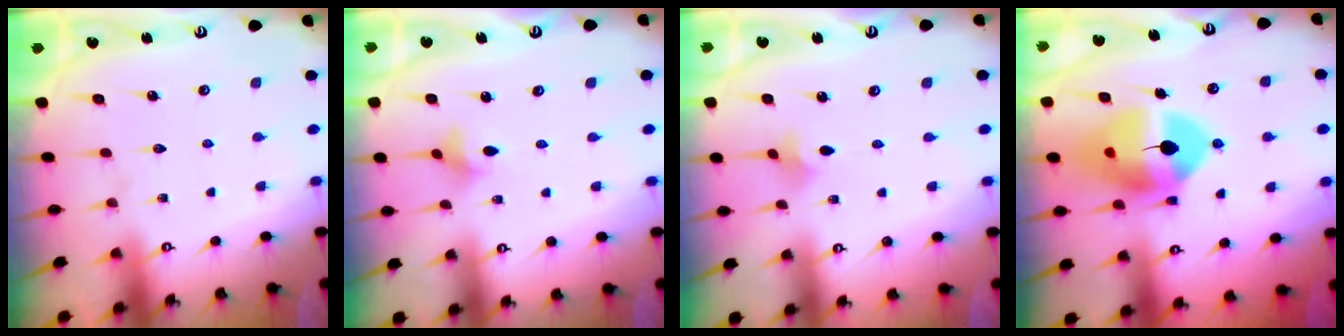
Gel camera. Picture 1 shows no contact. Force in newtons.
{"total": 3.0, "press": 2.9, "slide": 0.6}
{"total": 2.1, "press": 2.1, "slide": 0.4}
{"total": 15.3, "press": 15.1, "slide": 1.9}